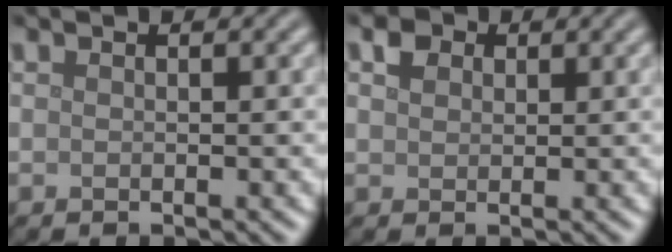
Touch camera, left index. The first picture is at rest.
{"total": 1.8, "force": [0.8, 1.4, 0.8], "torque": [-0.015, 0.005, 0.011]}